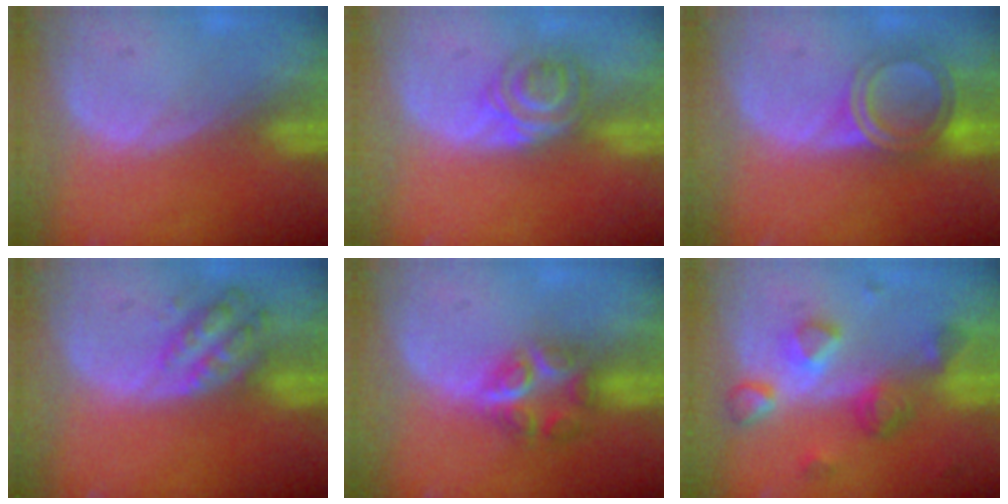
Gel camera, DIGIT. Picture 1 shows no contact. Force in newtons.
{"total": 5.9, "press": 4.8, "slide": 3.4}
{"total": 6.0, "press": 5.3, "slide": 2.8}
{"total": 6.0, "press": 5.5, "slide": 2.5}
{"total": 5.9, "press": 5.4, "slide": 2.5}
{"total": 7.8, "press": 6.9, "slide": 3.7}